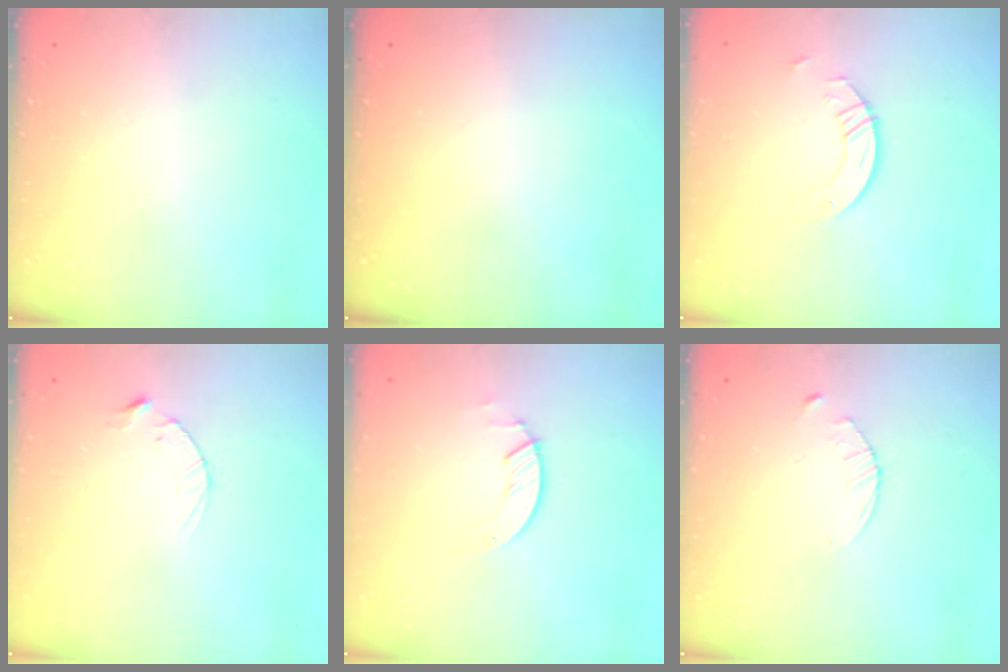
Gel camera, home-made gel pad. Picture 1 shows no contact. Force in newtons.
{"total": 0.0}
{"total": 3.8, "press": 3.8, "slide": 0.3}
{"total": 2.5, "press": 2.5, "slide": 0.4}
{"total": 1.3, "press": 1.3, "slide": 0.2}
{"total": 2.9, "press": 2.9, "slide": 0.4}